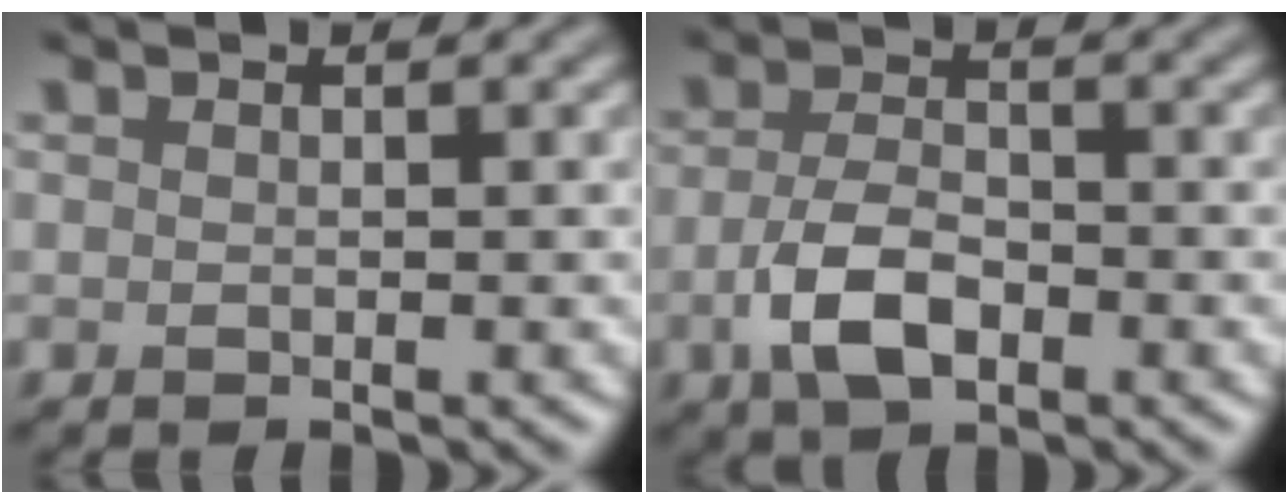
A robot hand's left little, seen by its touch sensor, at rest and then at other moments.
{"total": 4.3, "force": [-1.7, 2.2, 3.3], "torque": [-0.072, -0.003, -0.038]}